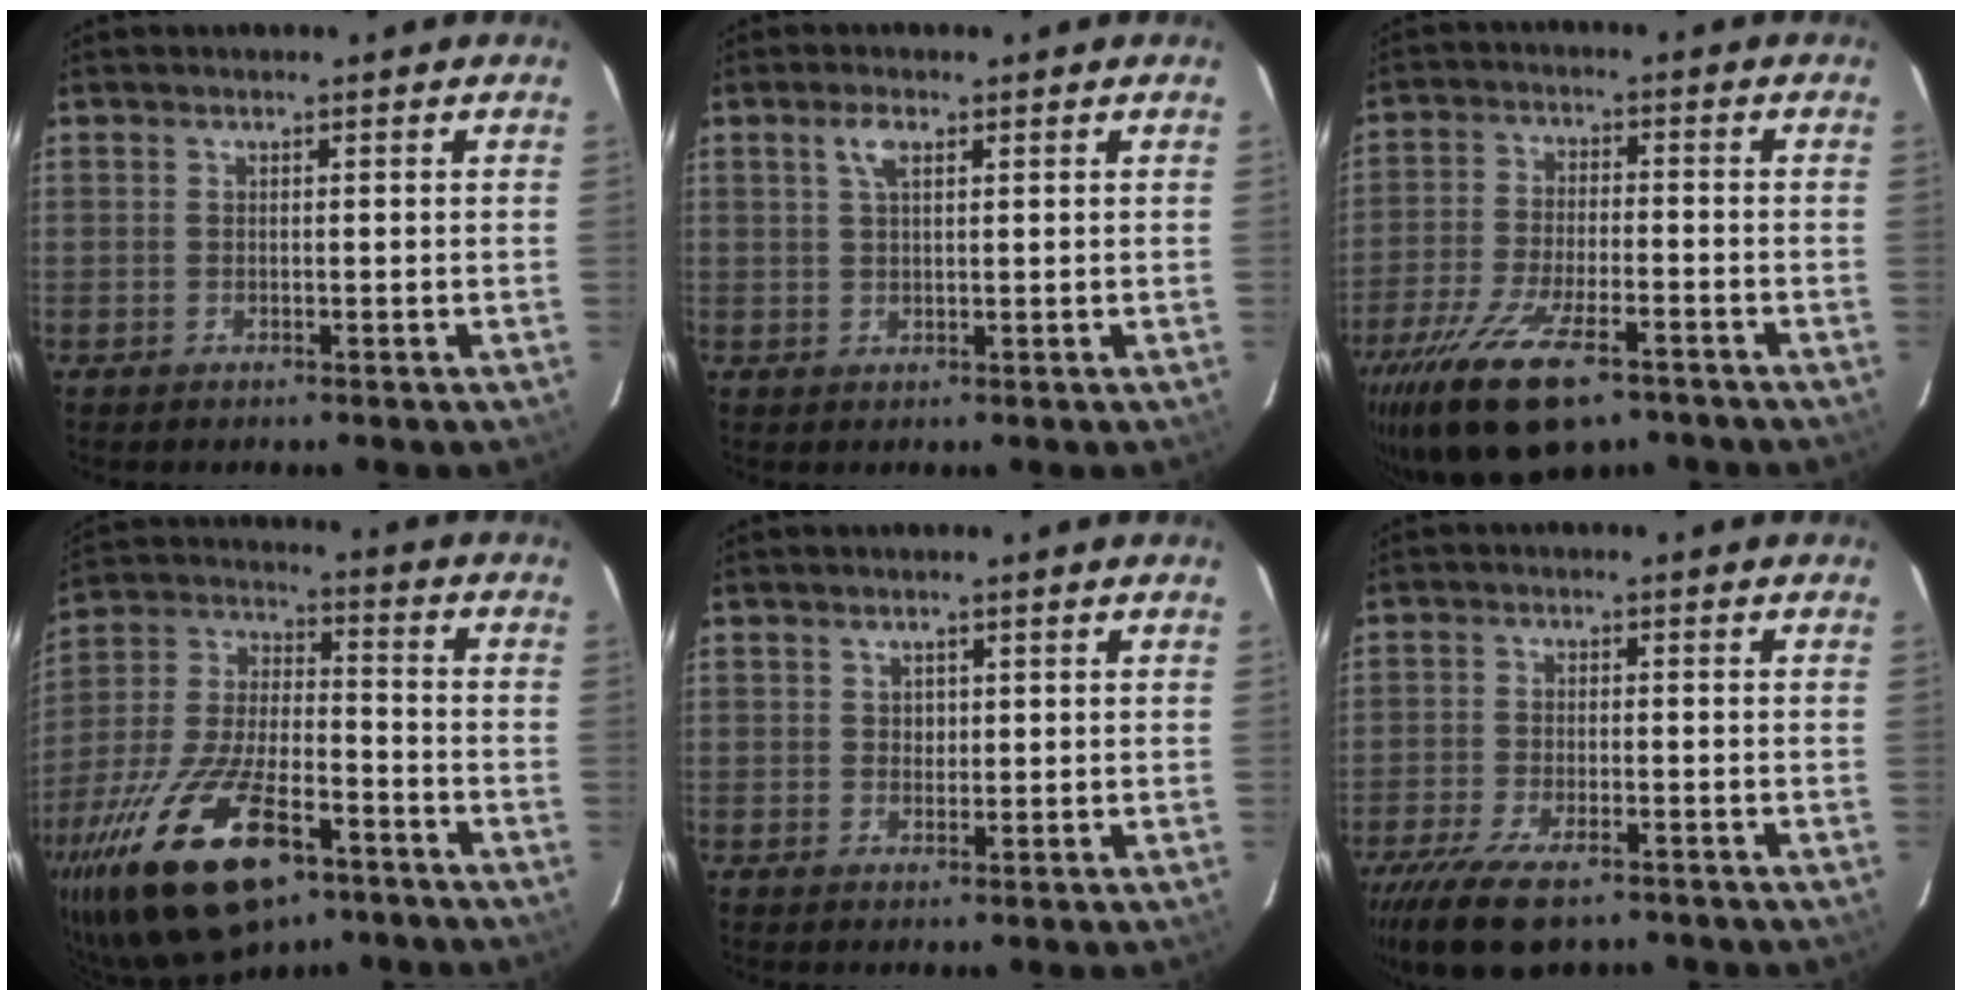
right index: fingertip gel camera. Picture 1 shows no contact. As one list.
[{"total": 2.8, "force": [1.4, 1.1, 2.2], "torque": [-0.045, 0.007, 0.026]}, {"total": 17.5, "force": [-11.4, 6.4, 11.7], "torque": [-0.244, -0.047, -0.198]}, {"total": 25.1, "force": [-14.5, 10.6, 17.6], "torque": [-0.363, -0.034, -0.244]}, {"total": 1.5, "force": [0.5, 1.4, 0.3], "torque": [-0.001, 0.005, 0.008]}, {"total": 12.8, "force": [-9.3, 4.6, 7.6], "torque": [-0.179, -0.039, -0.163]}]